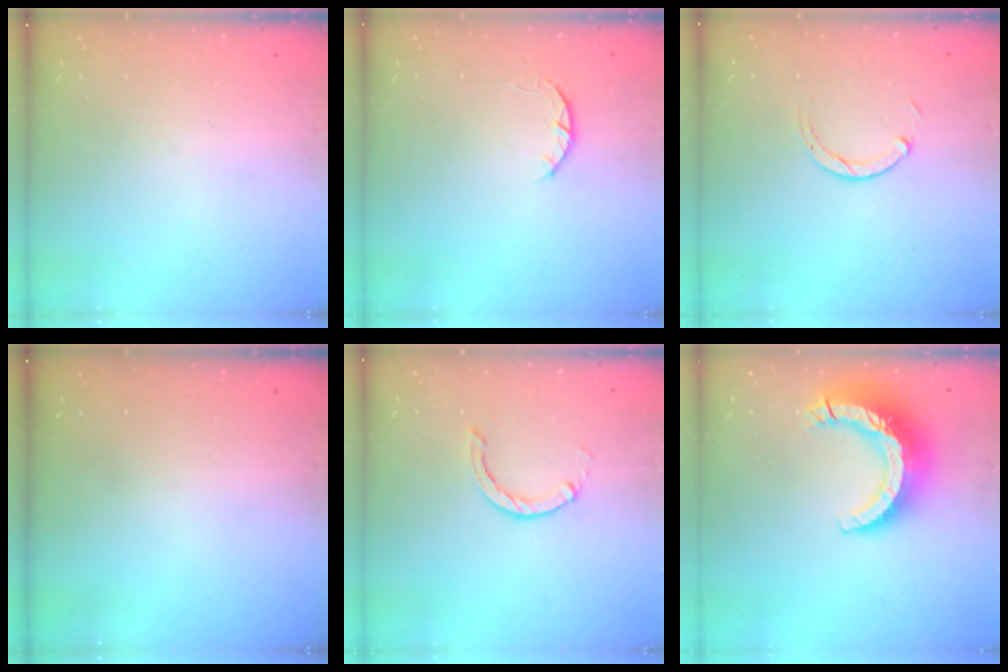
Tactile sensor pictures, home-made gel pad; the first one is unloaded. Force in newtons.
{"total": 3.7, "press": 3.7, "slide": 0.6}
{"total": 2.9, "press": 2.9, "slide": 0.4}
{"total": 0.0}
{"total": 0.0}
{"total": 14.0, "press": 13.9, "slide": 1.3}